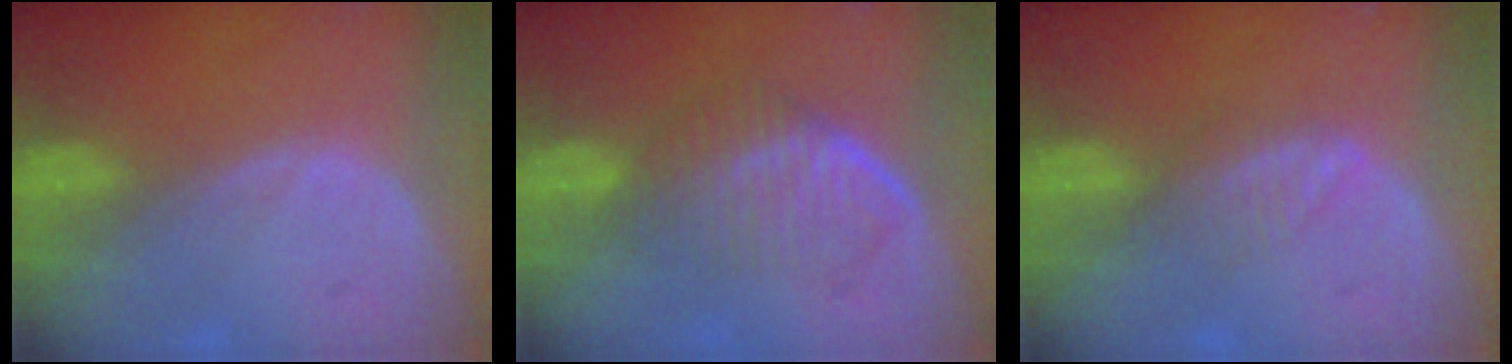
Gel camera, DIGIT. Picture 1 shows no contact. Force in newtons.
{"total": 6.8, "press": 6.1, "slide": 3.1}
{"total": 2.7, "press": 2.7, "slide": 0.2}